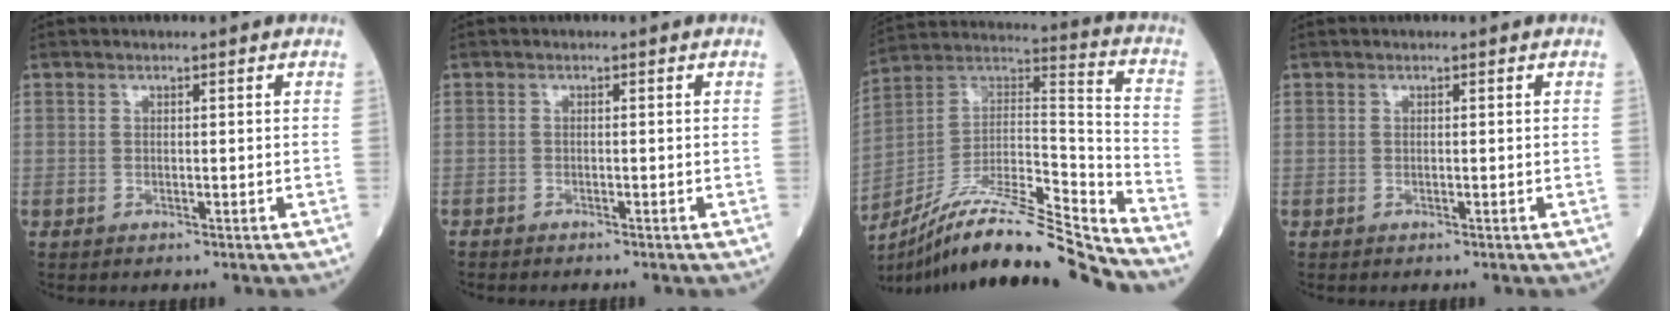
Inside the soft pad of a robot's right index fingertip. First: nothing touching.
{"total": 1.2, "force": [-1.1, 0.1, 0.4], "torque": [-0.008, -0.001, -0.018]}
{"total": 21.8, "force": [-19.5, 0.3, 9.8], "torque": [-0.190, 0.022, -0.337]}
{"total": 0.0}